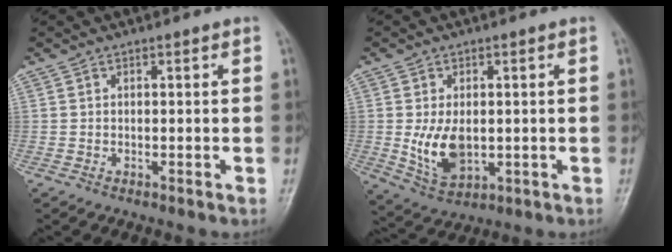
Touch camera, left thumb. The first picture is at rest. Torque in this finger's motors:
{"motor_torque": [0.90, 1.11, 1.06, -0.21, 0.11]}